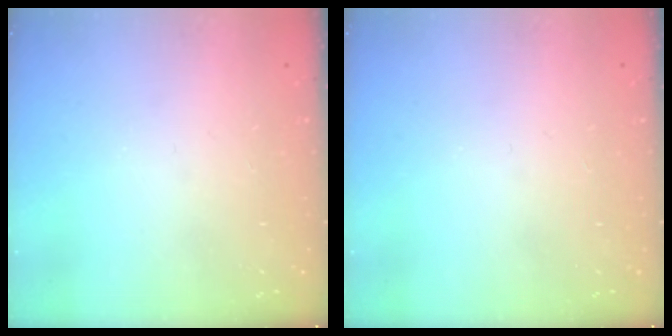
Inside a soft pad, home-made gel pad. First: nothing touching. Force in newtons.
{"total": 0.0}